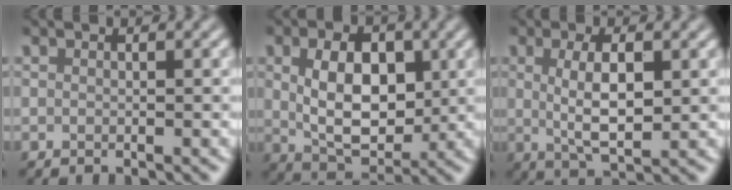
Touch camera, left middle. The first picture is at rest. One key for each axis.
{"total": 6.9, "fx": 0.9, "fy": 4.4, "fz": 5.3, "tx": -0.095, "ty": -0.004, "tz": 0.019}
{"total": 4.6, "fx": 0.7, "fy": 1.6, "fz": 4.3, "tx": -0.083, "ty": -0.001, "tz": 0.016}